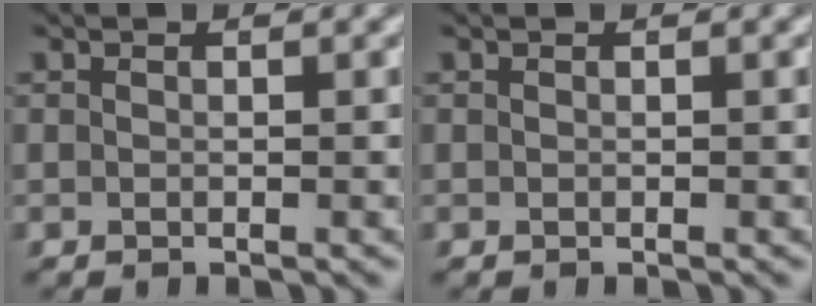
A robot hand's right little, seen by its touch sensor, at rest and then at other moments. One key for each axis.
{"total": 0.0}